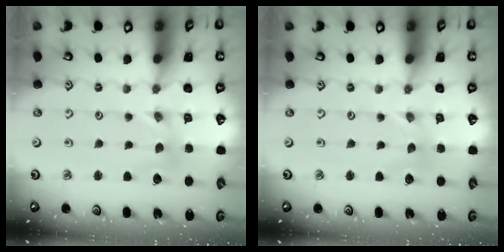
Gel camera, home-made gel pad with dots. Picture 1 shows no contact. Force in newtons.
{"total": 0.0}